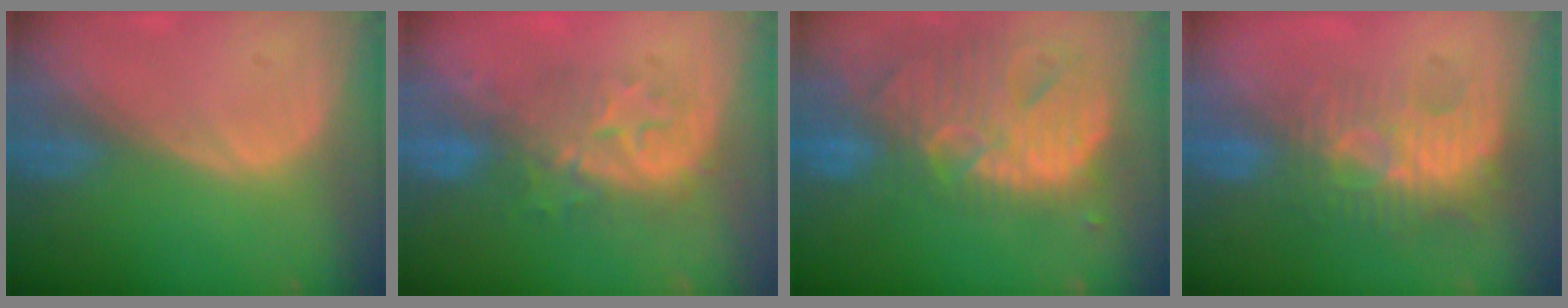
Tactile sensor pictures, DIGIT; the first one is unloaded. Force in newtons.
{"total": 8.0, "press": 7.8, "slide": 1.7}
{"total": 13.8, "press": 11.6, "slide": 7.4}
{"total": 9.9, "press": 8.5, "slide": 5.0}